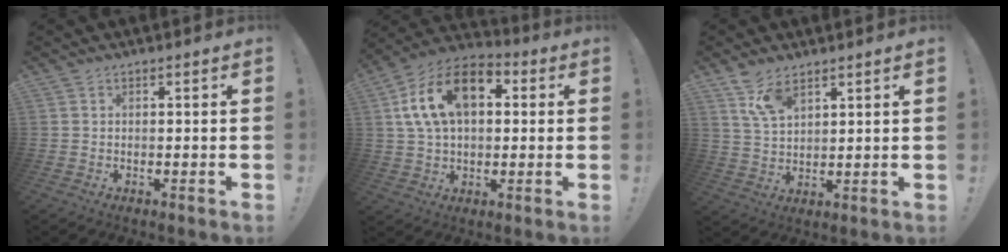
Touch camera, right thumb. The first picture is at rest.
{"total": 17.6, "force": [5.4, 10.9, 12.6], "torque": [-0.223, -0.002, 0.096]}
{"total": 7.8, "force": [5.2, 3.5, 4.6], "torque": [-0.094, -0.019, 0.101]}